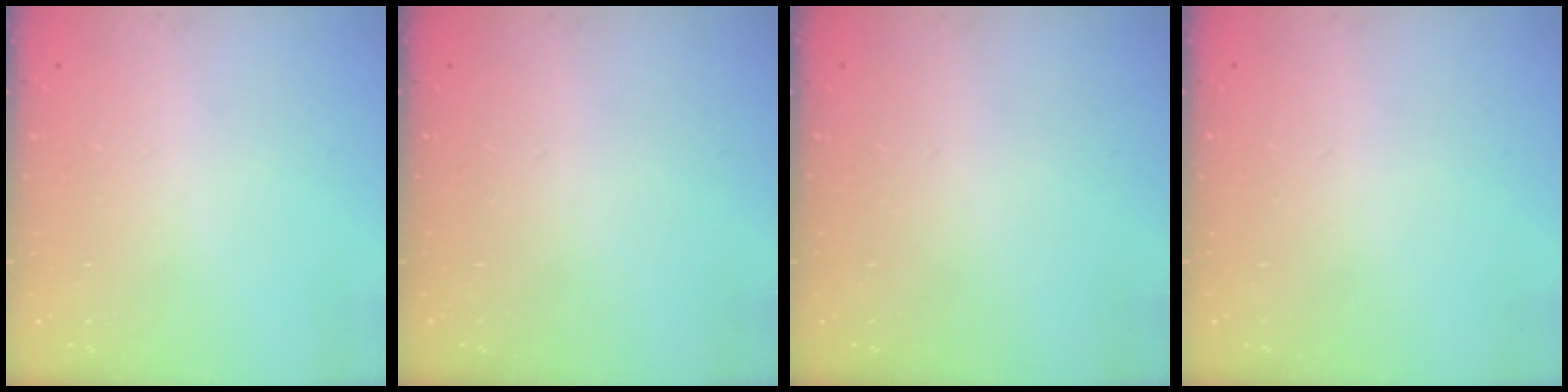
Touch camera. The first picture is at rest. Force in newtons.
{"total": 0.0}
{"total": 0.0}
{"total": 0.0}